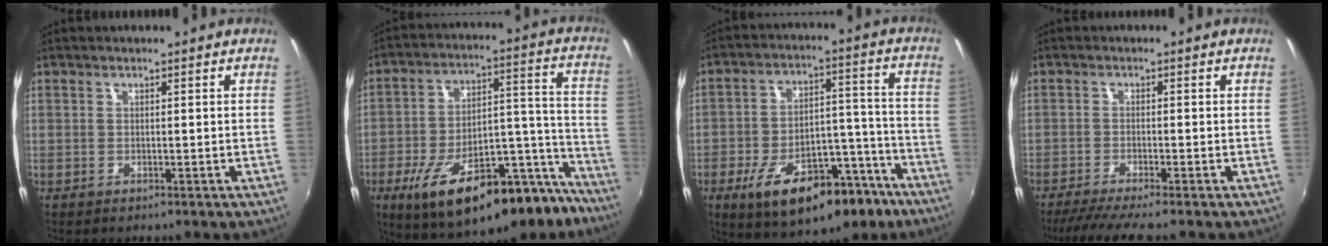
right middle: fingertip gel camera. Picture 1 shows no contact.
{"total": 26.5, "force": [-18.4, 9.9, 16.3], "torque": [-0.248, 0.019, -0.259]}
{"total": 20.7, "force": [-12.7, 9.6, 13.2], "torque": [-0.222, 0.011, -0.169]}
{"total": 6.5, "force": [-5.6, -0.6, 3.3], "torque": [-0.078, -0.023, -0.093]}